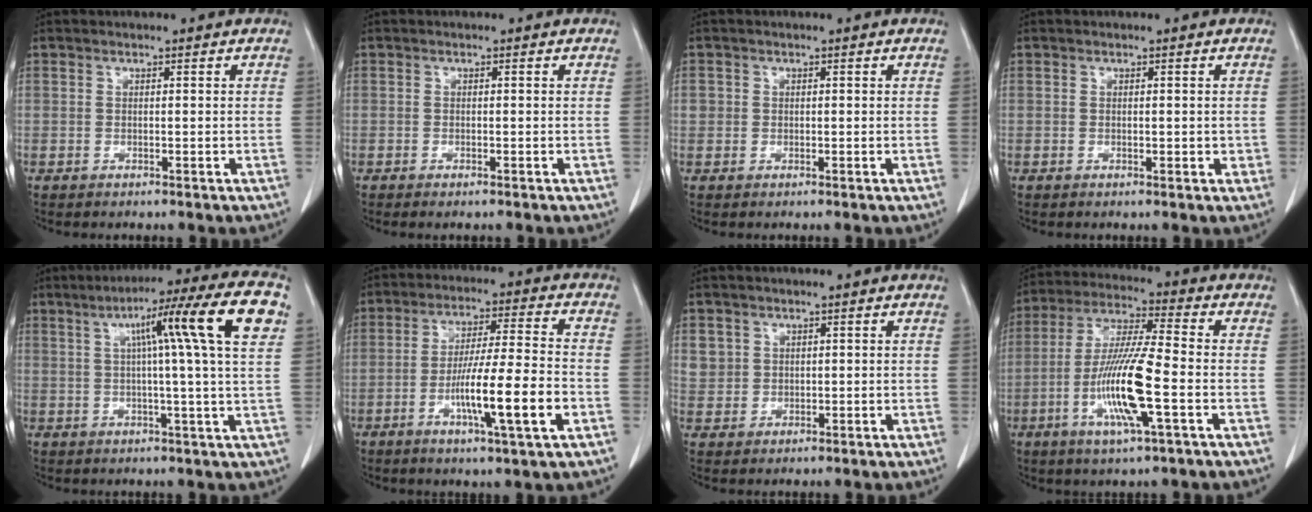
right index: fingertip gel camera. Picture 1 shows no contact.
{"total": 1.0, "force": [-0.7, 0.1, 0.7], "torque": [-0.012, -0.002, -0.010]}
{"total": 1.5, "force": [0.2, 1.5, 0.3], "torque": [0.007, 0.009, 0.005]}
{"total": 1.2, "force": [0.1, 0.7, 1.0], "torque": [-0.011, 0.001, 0.003]}
{"total": 15.3, "force": [5.0, -1.3, 14.4], "torque": [-0.209, 0.026, 0.062]}
{"total": 12.4, "force": [-3.9, 0.1, 11.7], "torque": [-0.203, -0.006, -0.068]}
{"total": 3.0, "force": [1.1, 2.8, 0.1], "torque": [0.014, 0.004, 0.020]}
{"total": 13.2, "force": [-3.6, 0.7, 12.7], "torque": [-0.254, -0.010, -0.070]}